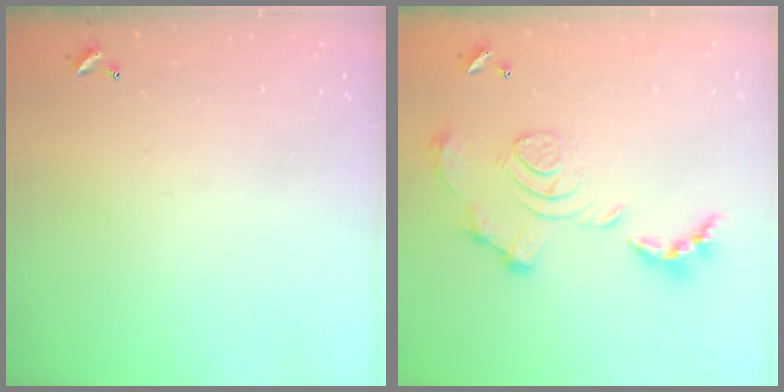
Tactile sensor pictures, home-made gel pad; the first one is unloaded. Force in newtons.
{"total": 1.7, "press": 1.1, "slide": 1.3}